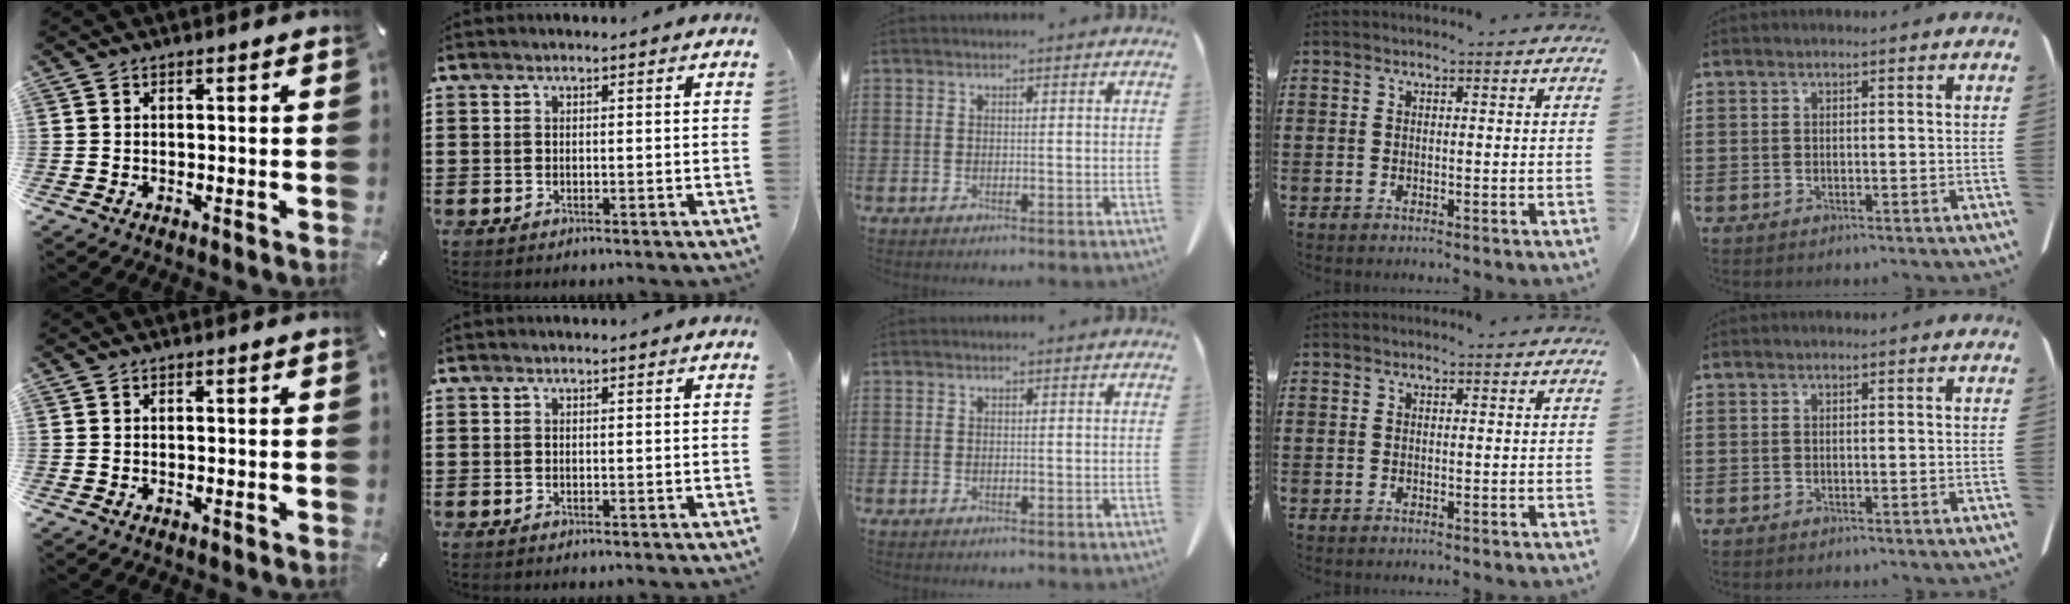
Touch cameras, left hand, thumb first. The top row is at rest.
{}